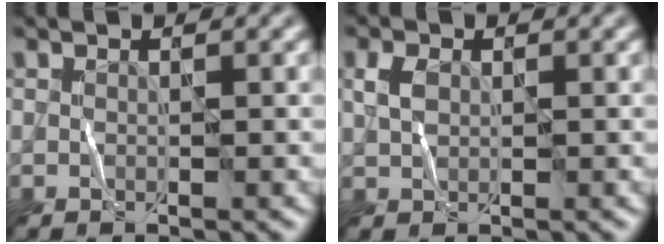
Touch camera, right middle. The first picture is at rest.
{"total": 1.7, "force": [0.3, 1.3, 1.2], "torque": [-0.027, 0.004, 0.007]}